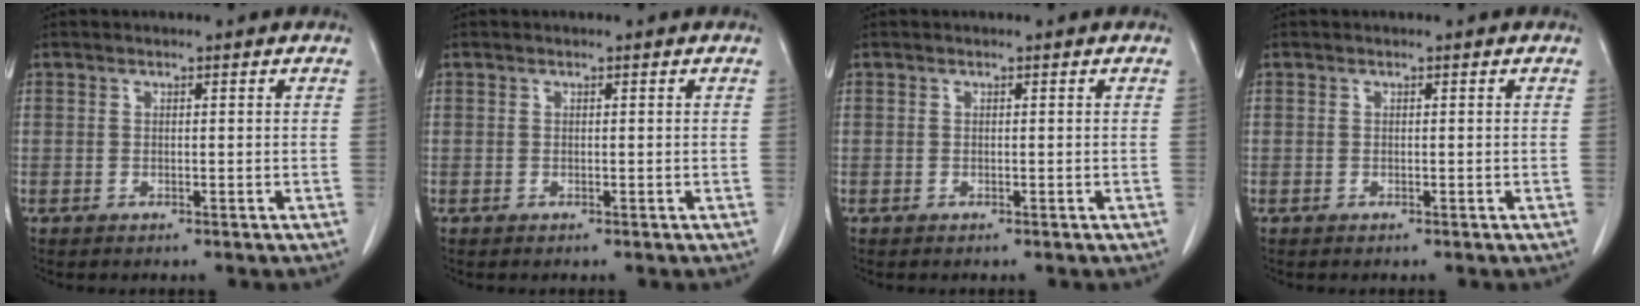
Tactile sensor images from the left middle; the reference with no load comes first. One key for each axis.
{"total": 0.0}
{"total": 0.0}
{"total": 0.0}